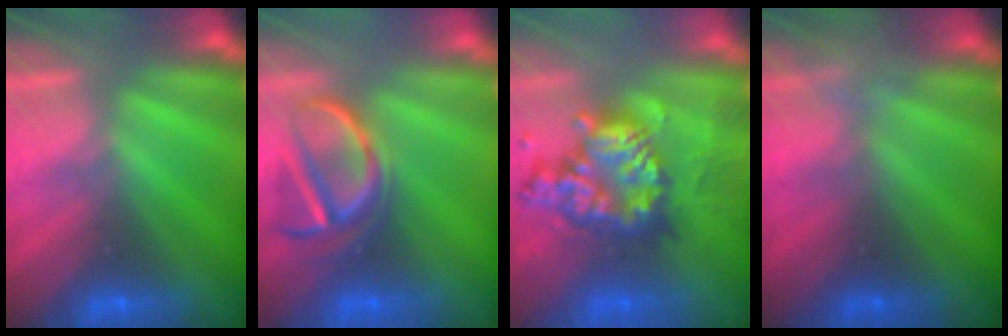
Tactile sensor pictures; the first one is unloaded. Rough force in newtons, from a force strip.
{"total": 3.8}
{"total": 8.0}
{"total": 2.3}